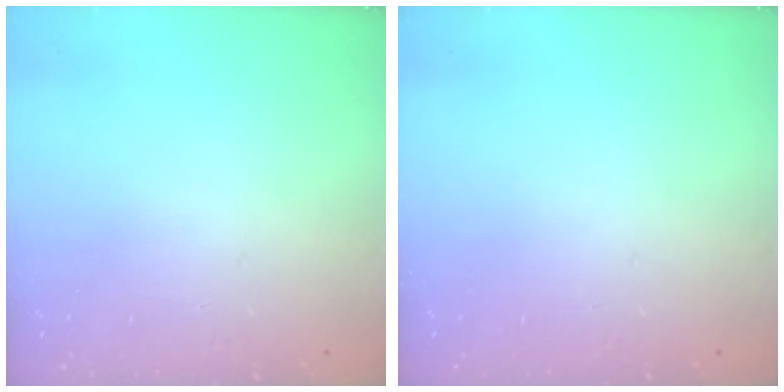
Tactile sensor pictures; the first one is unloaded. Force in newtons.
{"total": 0.0}